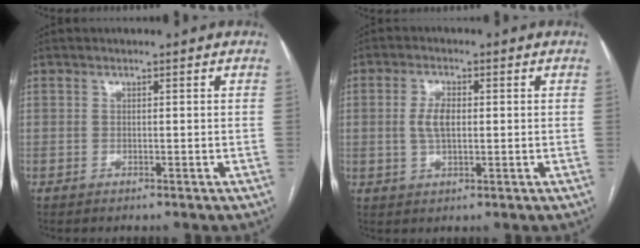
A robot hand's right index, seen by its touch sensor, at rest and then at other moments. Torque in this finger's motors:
{"motor_torque": [0.73, 0.23, 0.12, 0.08]}